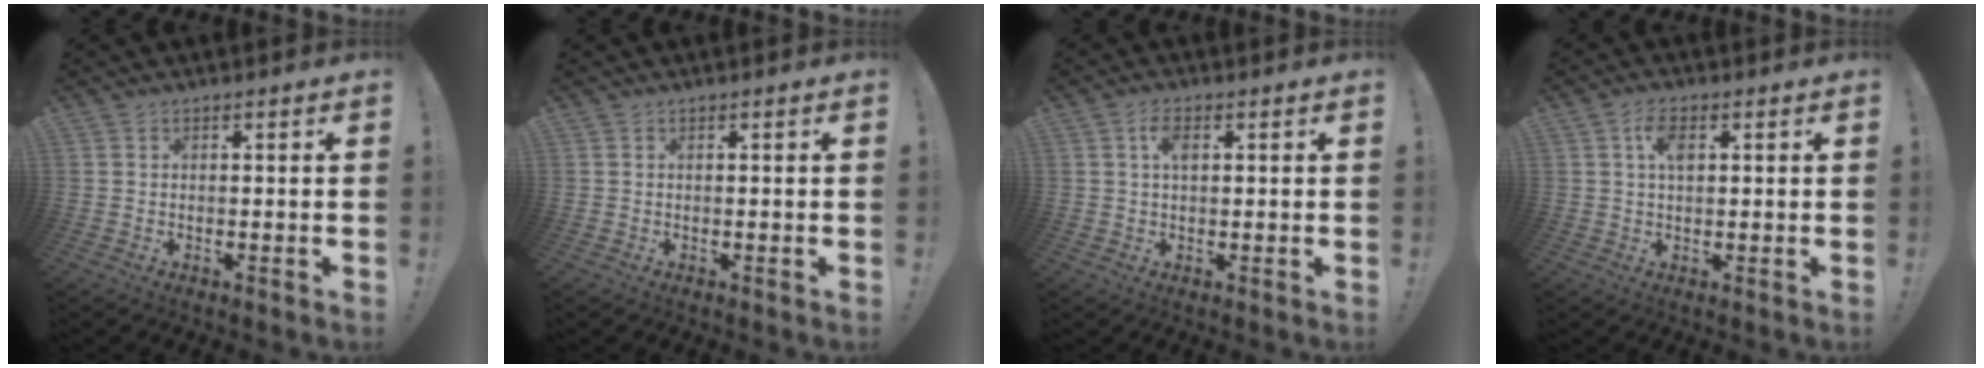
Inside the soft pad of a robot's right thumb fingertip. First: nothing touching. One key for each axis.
{"total": 0.0}
{"total": 3.8, "fx": 1.1, "fy": 2.0, "fz": 3.1, "tx": -0.055, "ty": 0.003, "tz": 0.016}
{"total": 5.0, "fx": 1.4, "fy": 2.6, "fz": 4.1, "tx": -0.072, "ty": 0.003, "tz": 0.023}